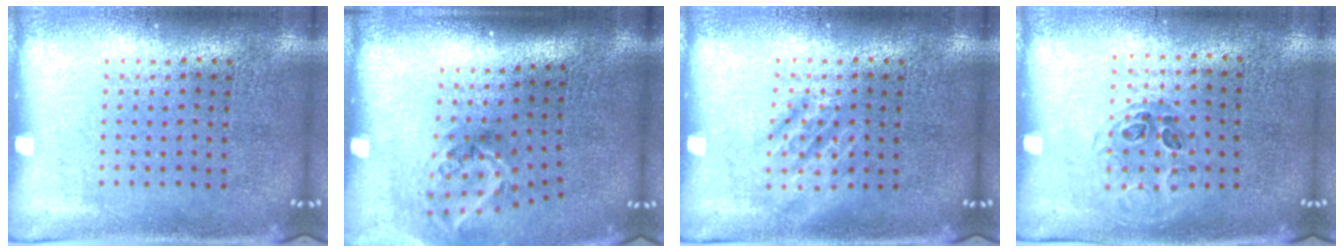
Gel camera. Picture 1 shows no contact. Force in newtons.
{"total": 1.9, "press": 1.2, "slide": 1.5}
{"total": 1.8, "press": 1.8, "slide": 0.3}
{"total": 0.9, "press": 0.7, "slide": 0.5}